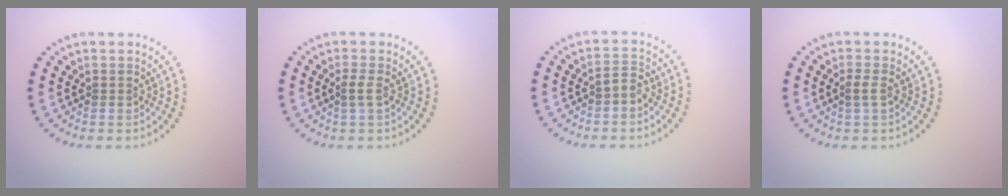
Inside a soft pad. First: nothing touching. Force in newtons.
{"total": 0.9, "press": 0.8, "slide": 0.4}
{"total": 1.4, "press": 1.3, "slide": 0.6}
{"total": 0.9, "press": 0.8, "slide": 0.3}